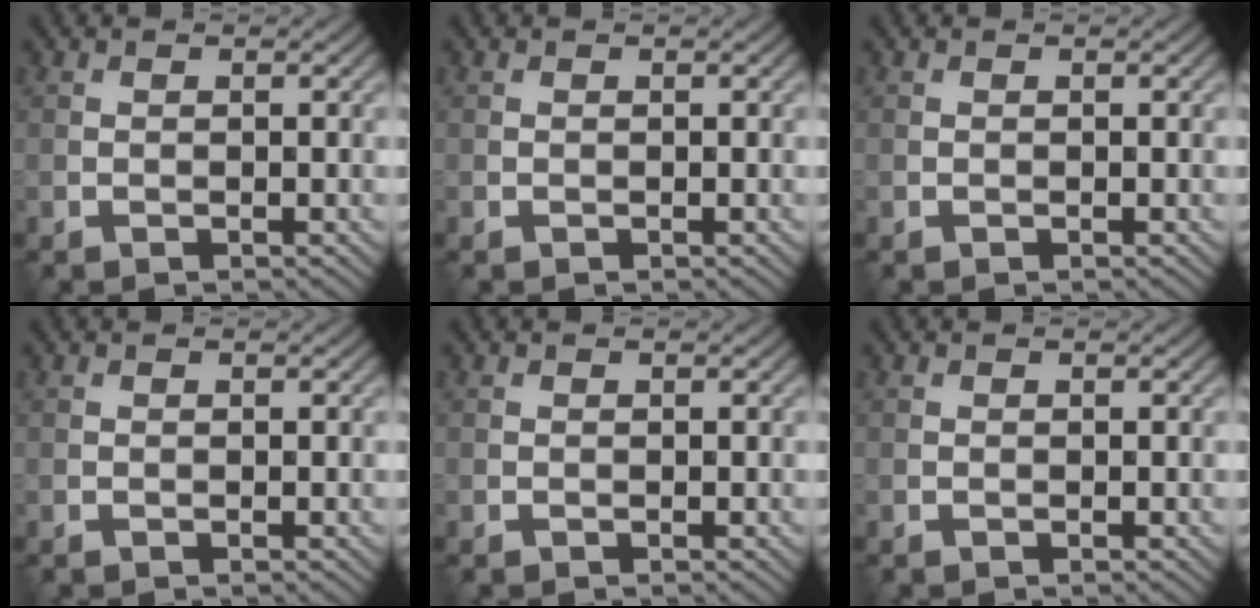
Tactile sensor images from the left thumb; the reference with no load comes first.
{"total": 0.0}
{"total": 0.0}
{"total": 0.0}
{"total": 0.0}
{"total": 0.0}